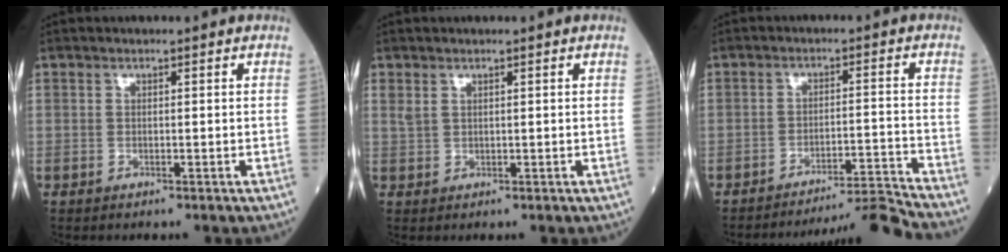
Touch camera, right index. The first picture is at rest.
{"total": 1.0, "force": [0.7, 0.5, 0.5], "torque": [-0.015, 0.009, 0.020]}
{"total": 9.3, "force": [-8.5, -3.6, -0.5], "torque": [0.011, 0.011, -0.134]}